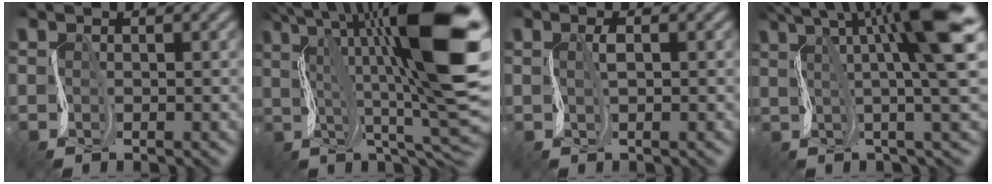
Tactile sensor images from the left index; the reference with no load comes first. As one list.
[{"total": 16.8, "force": [4.4, 4.4, 15.6], "torque": [-0.244, 0.015, 0.075]}, {"total": 1.2, "force": [0.2, 0.3, 1.1], "torque": [-0.024, 0.005, 0.004]}, {"total": 11.0, "force": [4.0, 1.9, 10.0], "torque": [-0.144, 0.018, 0.057]}]